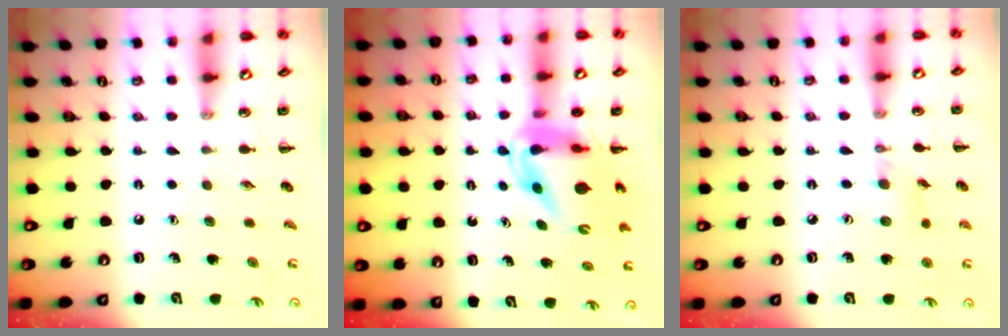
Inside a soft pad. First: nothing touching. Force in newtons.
{"total": 8.0, "press": 7.6, "slide": 2.6}
{"total": 3.2, "press": 2.9, "slide": 1.3}